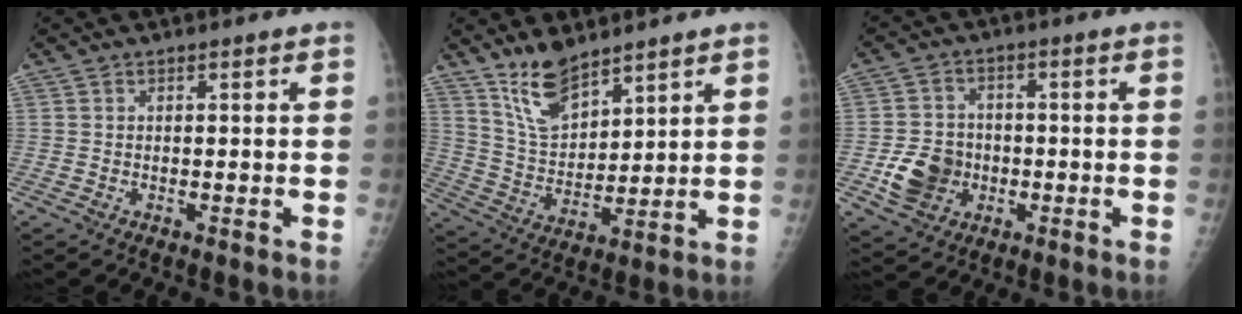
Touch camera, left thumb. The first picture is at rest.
{"total": 9.7, "force": [7.5, 3.8, 4.7], "torque": [-0.070, -0.055, 0.160]}
{"total": 8.8, "force": [-2.2, 7.4, 4.2], "torque": [-0.053, 0.010, -0.037]}